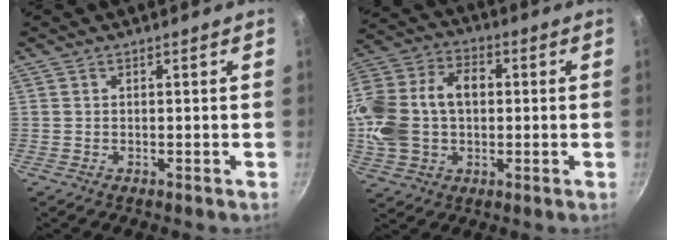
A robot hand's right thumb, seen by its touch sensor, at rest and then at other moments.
{"total": 18.8, "force": [0.8, 13.4, 13.2], "torque": [-0.254, 0.040, 0.007]}